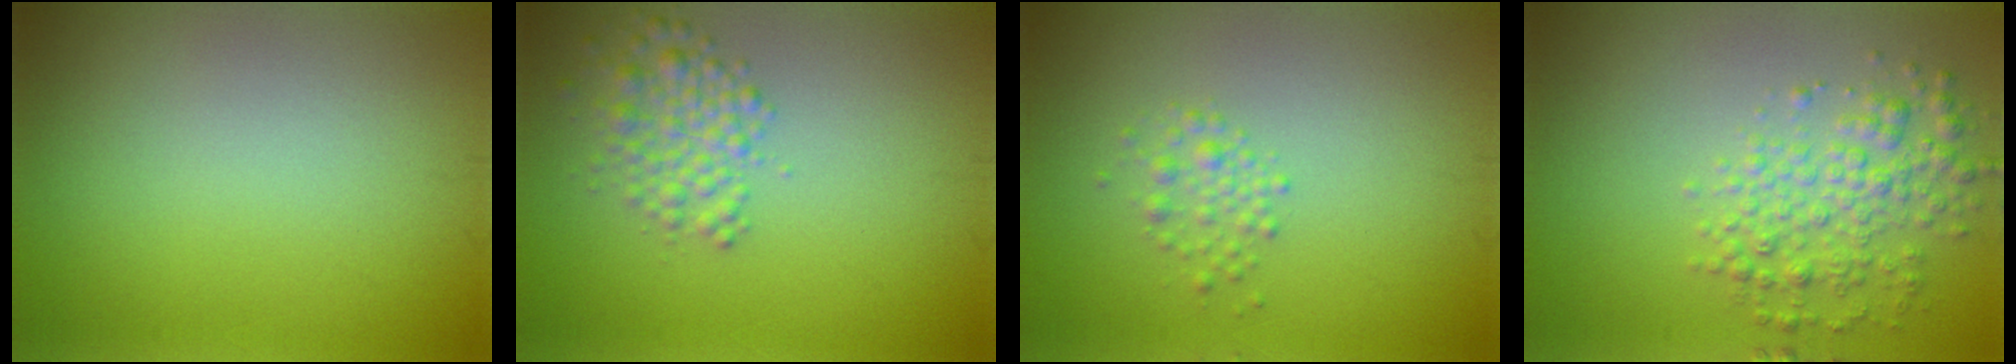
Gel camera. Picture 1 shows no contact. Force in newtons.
{"total": 2.9, "press": 2.9, "slide": 0.1}
{"total": 1.7, "press": 1.7, "slide": 0.0}
{"total": 3.7, "press": 3.7, "slide": 0.1}